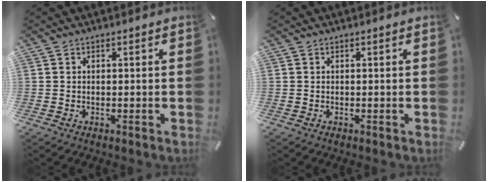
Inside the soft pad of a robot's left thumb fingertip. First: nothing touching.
{"total": 0.0}